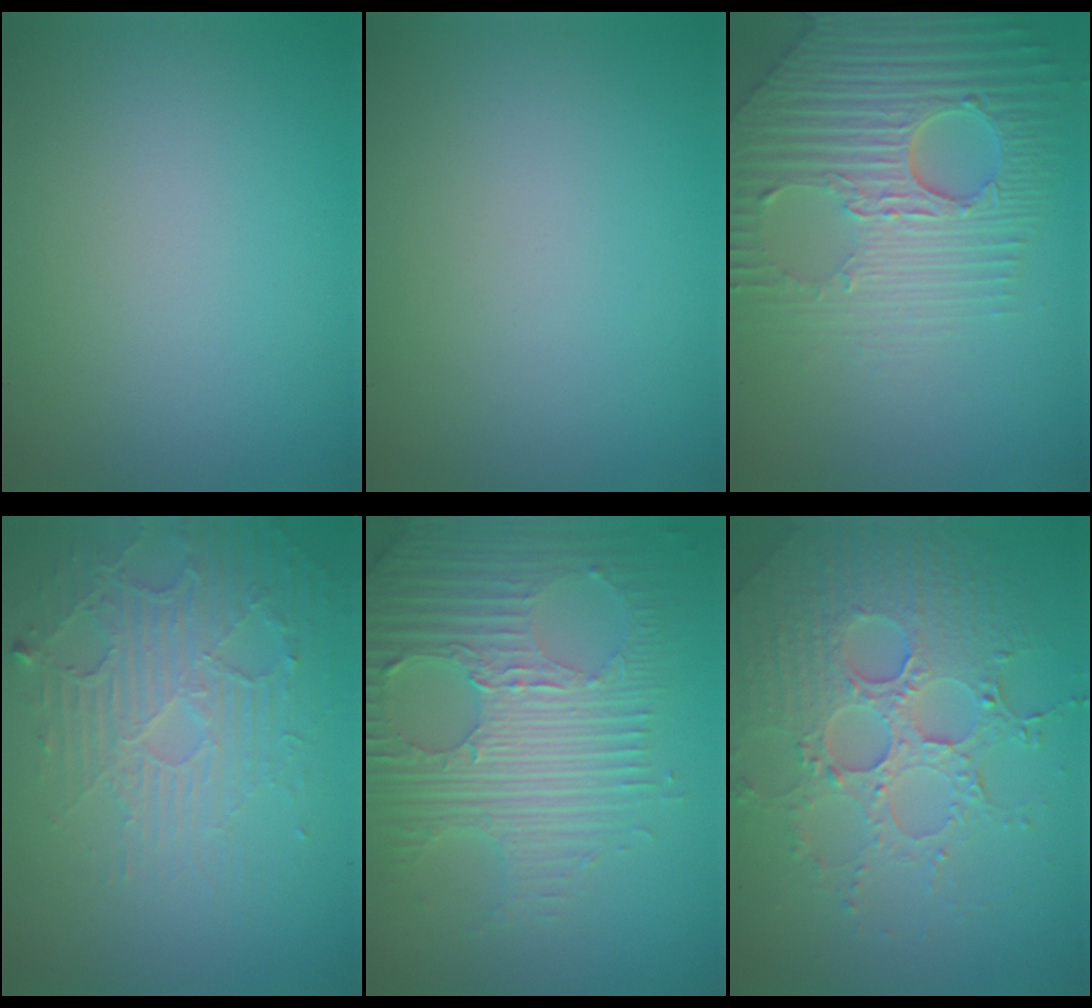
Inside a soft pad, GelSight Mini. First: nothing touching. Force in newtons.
{"total": 0.0}
{"total": 8.7, "press": 5.9, "slide": 6.4}
{"total": 5.6, "press": 3.4, "slide": 4.4}
{"total": 8.0, "press": 5.6, "slide": 5.8}
{"total": 6.6, "press": 5.3, "slide": 4.0}